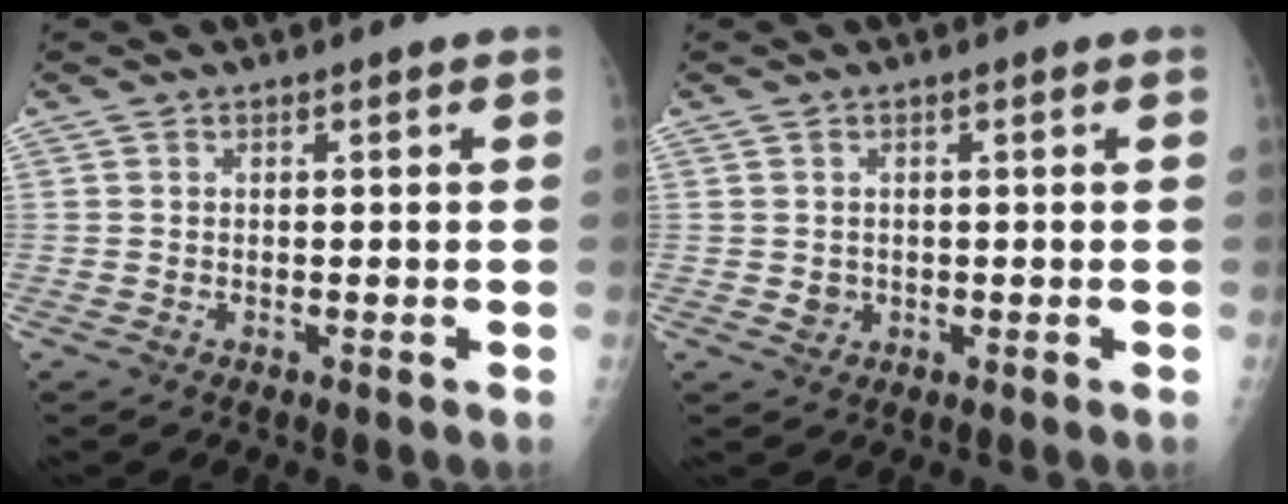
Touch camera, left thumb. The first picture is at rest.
{"total": 1.6, "force": [0.0, 1.5, 0.6], "torque": [-0.004, 0.001, 0.005]}